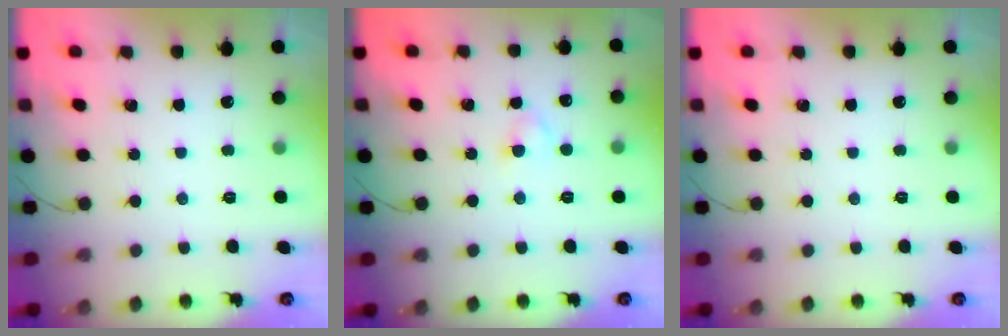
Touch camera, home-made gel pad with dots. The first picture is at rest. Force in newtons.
{"total": 3.0, "press": 2.7, "slide": 1.2}
{"total": 0.0}